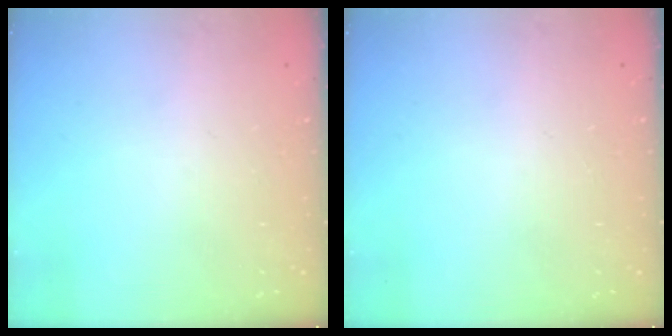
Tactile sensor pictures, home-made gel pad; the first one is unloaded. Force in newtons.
{"total": 0.0}